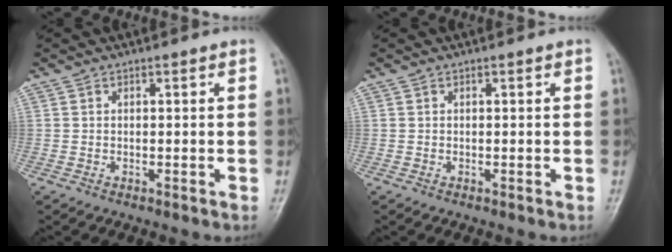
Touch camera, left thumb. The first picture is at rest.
{"total": 0.0}